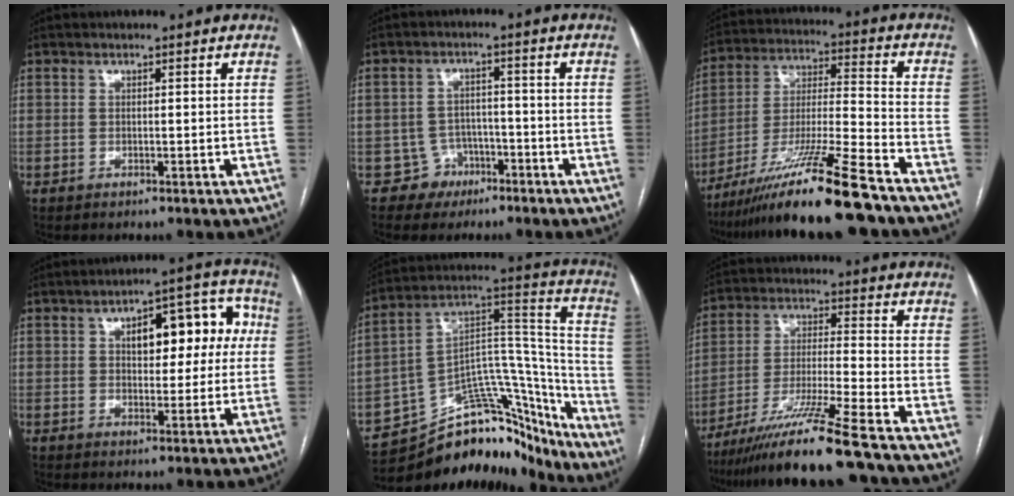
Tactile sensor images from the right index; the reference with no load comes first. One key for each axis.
{"total": 4.5, "fx": -2.5, "fy": 3.7, "fz": -0.4, "tx": 0.017, "ty": 0.016, "tz": -0.039}
{"total": 18.2, "fx": -13.9, "fy": -0.7, "fz": 11.7, "tx": -0.221, "ty": -0.027, "tz": -0.248}
{"total": 11.7, "fx": 2.6, "fy": 5.4, "fz": 10.0, "tx": -0.120, "ty": 0.043, "tz": 0.036}
{"total": 24.3, "fx": -20.9, "fy": 9.0, "fz": 8.5, "tx": -0.090, "ty": 0.071, "tz": -0.312}
{"total": 14.6, "fx": -11.6, "fy": -1.6, "fz": 8.7, "tx": -0.152, "ty": -0.027, "tz": -0.200}